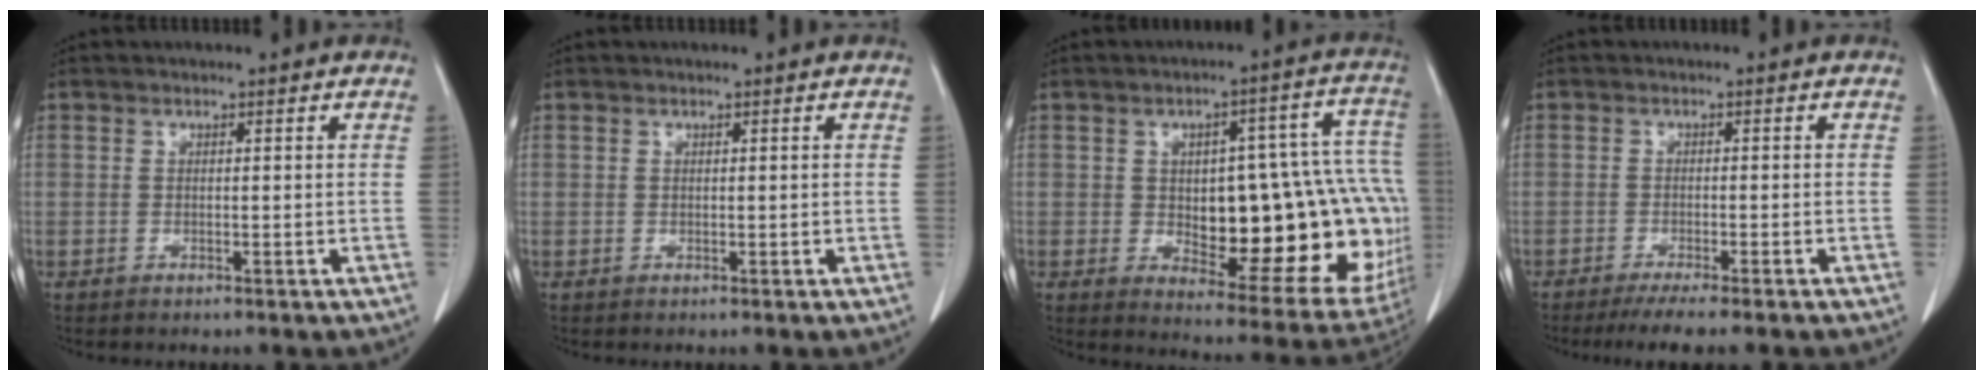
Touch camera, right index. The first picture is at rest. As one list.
[{"total": 0.0}, {"total": 25.7, "force": [-2.3, 9.3, 23.9], "torque": [-0.225, 0.038, 0.004]}, {"total": 6.8, "force": [-5.7, -0.1, 3.8], "torque": [-0.043, -0.014, -0.085]}]